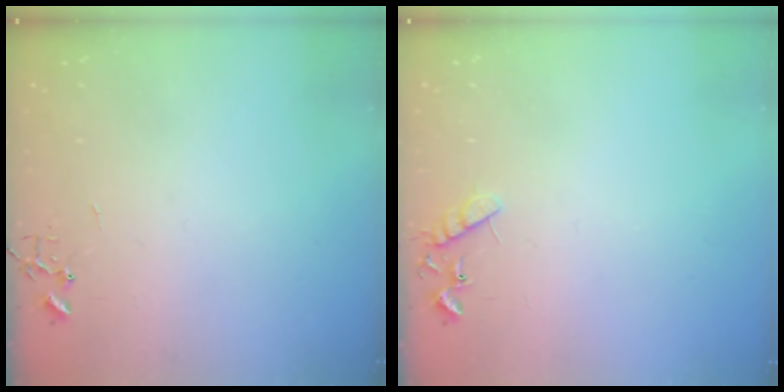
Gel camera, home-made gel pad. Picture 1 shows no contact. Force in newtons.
{"total": 8.0, "press": 8.0, "slide": 0.4}